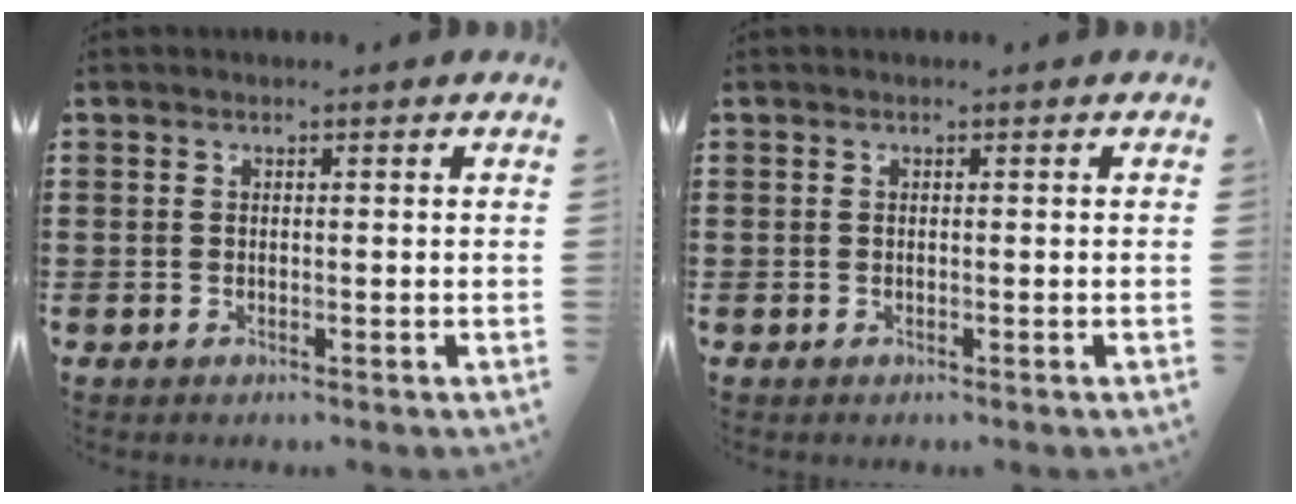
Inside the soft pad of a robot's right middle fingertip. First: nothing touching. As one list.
[{"total": 0.0}]